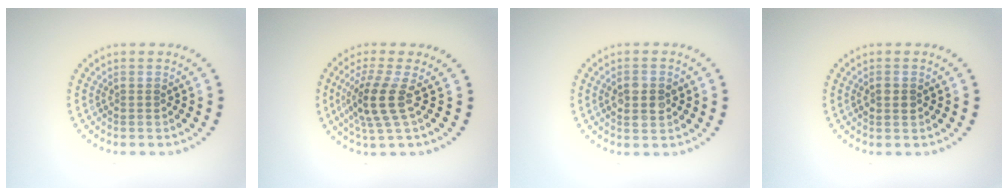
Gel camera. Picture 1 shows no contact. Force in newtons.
{"total": 3.7, "press": 2.8, "slide": 2.5}
{"total": 2.8, "press": 2.8, "slide": 0.2}
{"total": 1.0, "press": 1.0, "slide": 0.2}